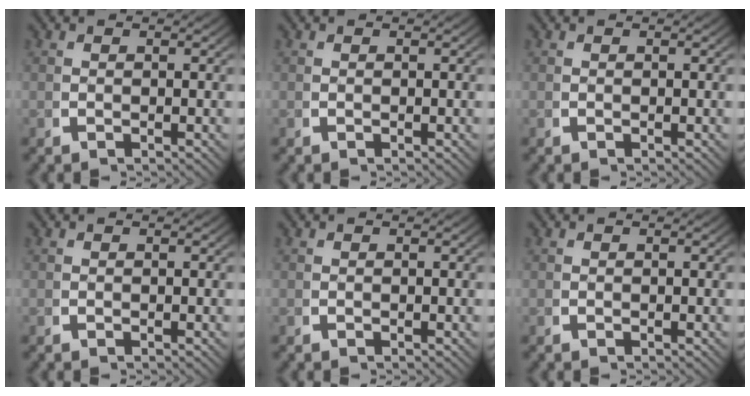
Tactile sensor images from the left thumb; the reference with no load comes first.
{"total": 0.0}
{"total": 0.0}
{"total": 0.0}
{"total": 0.0}
{"total": 0.0}